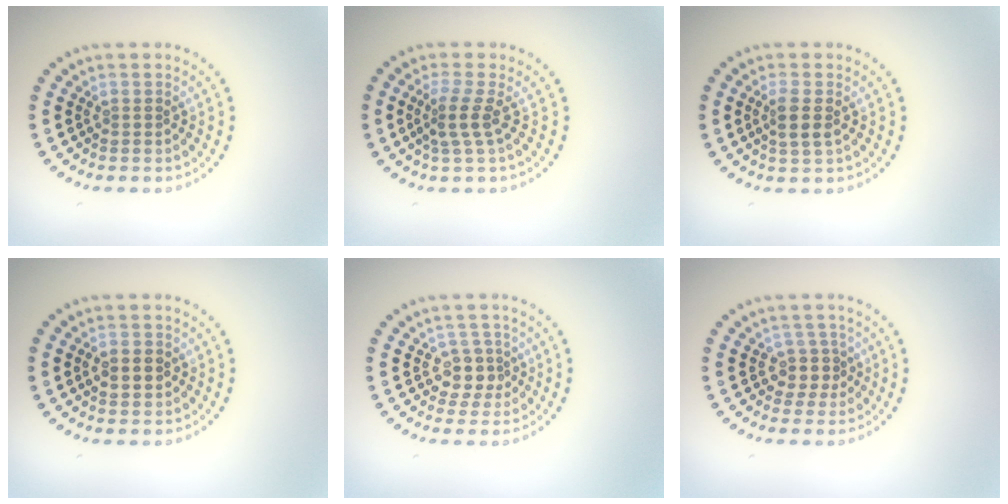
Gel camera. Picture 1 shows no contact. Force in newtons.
{"total": 2.4, "press": 1.7, "slide": 1.8}
{"total": 2.0, "press": 1.8, "slide": 0.9}
{"total": 2.6, "press": 2.6, "slide": 0.1}
{"total": 2.5, "press": 2.2, "slide": 1.1}
{"total": 2.1, "press": 1.7, "slide": 1.3}